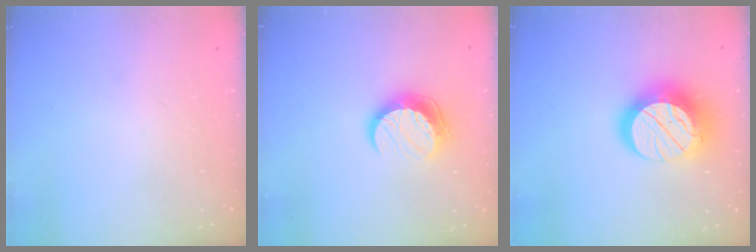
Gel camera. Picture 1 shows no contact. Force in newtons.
{"total": 10.3, "press": 10.3, "slide": 0.7}
{"total": 17.7, "press": 17.6, "slide": 1.9}